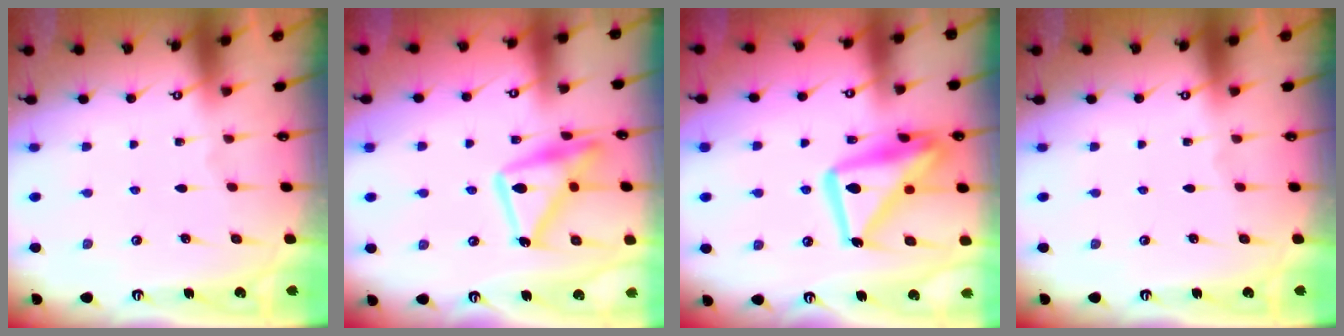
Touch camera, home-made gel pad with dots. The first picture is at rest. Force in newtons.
{"total": 16.6, "press": 16.6, "slide": 0.8}
{"total": 18.3, "press": 18.2, "slide": 1.9}
{"total": 0.0}